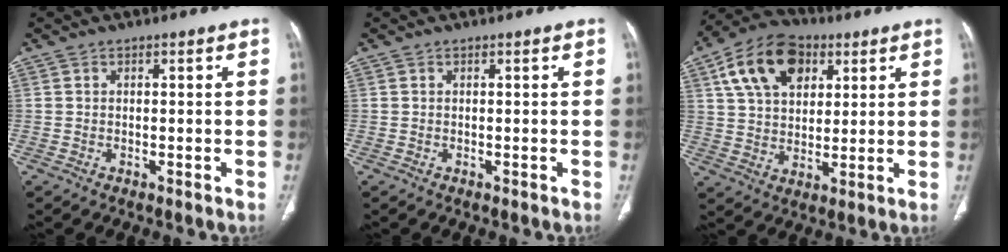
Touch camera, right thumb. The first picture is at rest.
{"total": 0.0}
{"total": 15.5, "force": [6.4, 10.1, 9.9], "torque": [-0.154, -0.001, 0.110]}